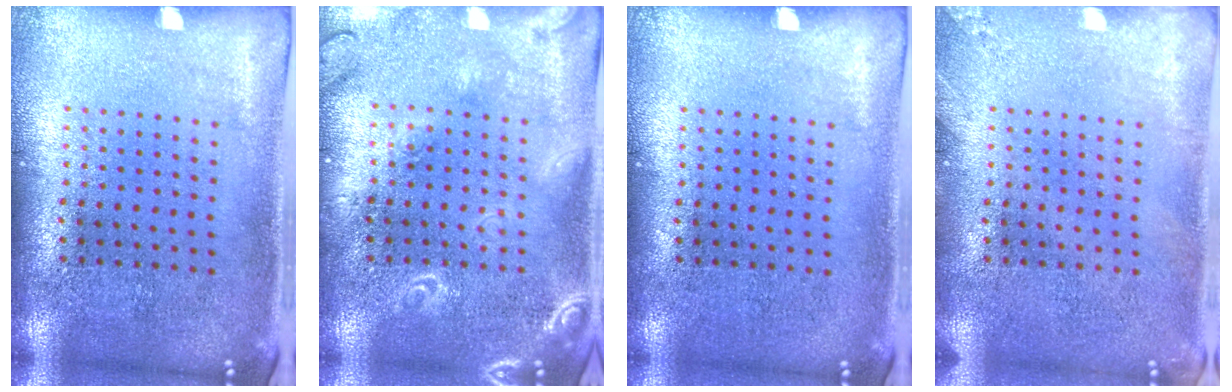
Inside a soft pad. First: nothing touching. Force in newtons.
{"total": 1.8, "press": 1.8, "slide": 0.2}
{"total": 0.0}
{"total": 1.2, "press": 1.2, "slide": 0.1}